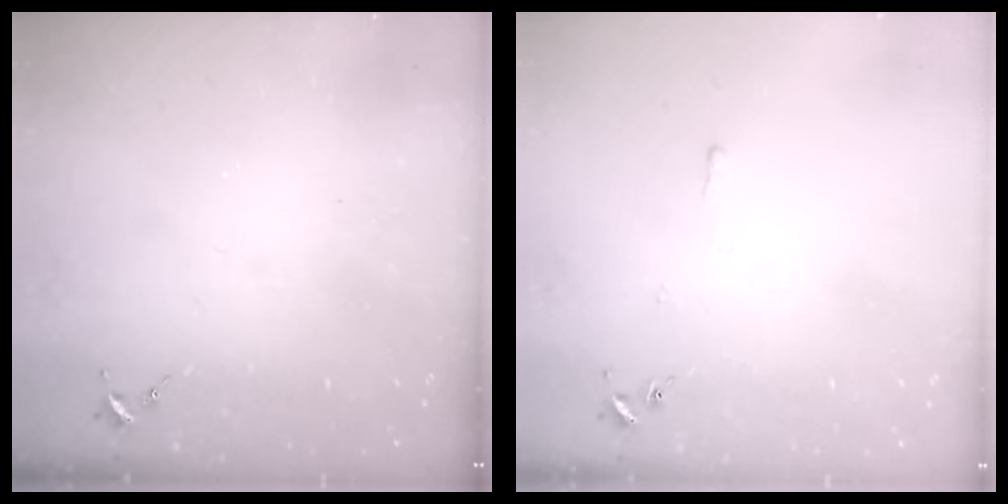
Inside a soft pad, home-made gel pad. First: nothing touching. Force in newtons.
{"total": 2.6, "press": 2.6, "slide": 0.3}